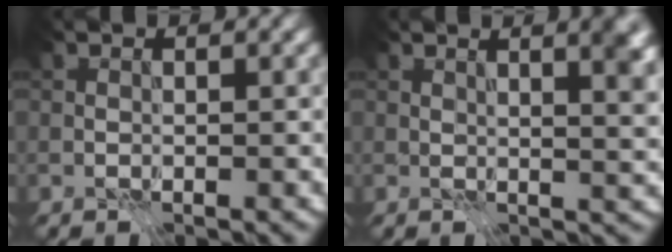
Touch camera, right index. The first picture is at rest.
{"total": 3.9, "force": [1.9, 0.8, 3.3], "torque": [-0.036, 0.002, 0.031]}